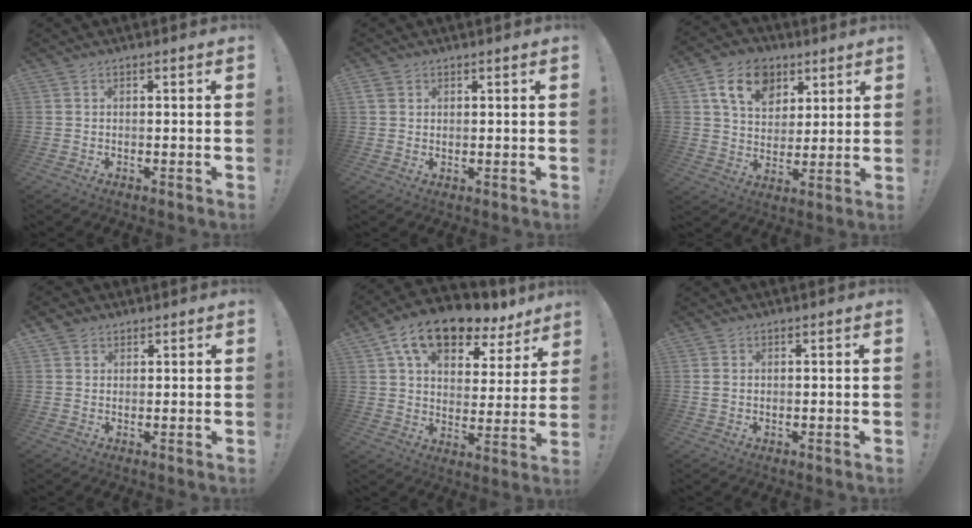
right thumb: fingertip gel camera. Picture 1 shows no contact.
{"total": 2.5, "force": [1.5, 1.8, 0.9], "torque": [-0.017, -0.003, 0.027]}
{"total": 13.9, "force": [6.7, 10.1, 6.9], "torque": [-0.105, -0.024, 0.129]}
{"total": 3.1, "force": [2.1, 2.3, 0.4], "torque": [0.001, -0.008, 0.037]}
{"total": 14.8, "force": [10.0, 7.7, 7.8], "torque": [-0.123, -0.063, 0.179]}
{"total": 1.8, "force": [0.7, 1.2, 1.1], "torque": [-0.018, 0.002, 0.013]}